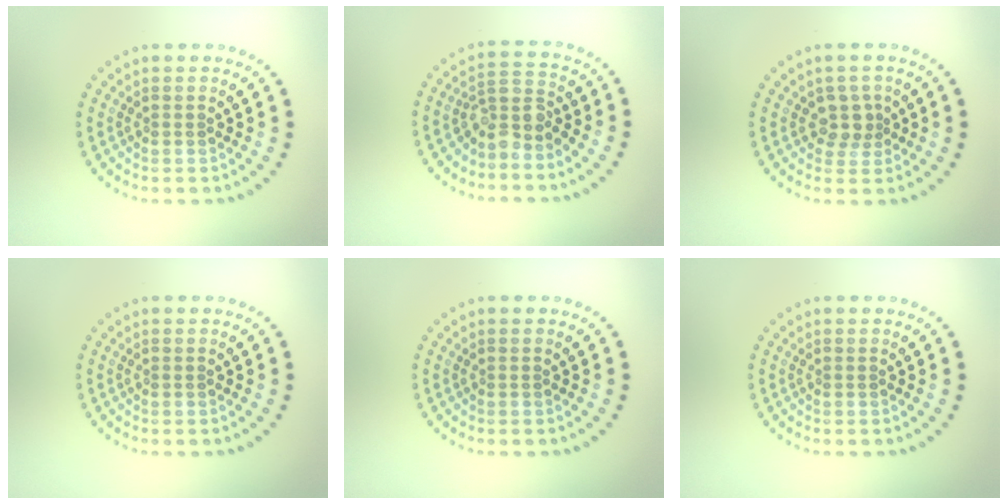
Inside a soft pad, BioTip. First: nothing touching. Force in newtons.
{"total": 3.1, "press": 2.3, "slide": 2.0}
{"total": 2.2, "press": 1.8, "slide": 1.2}
{"total": 0.0}
{"total": 0.0}
{"total": 0.0}